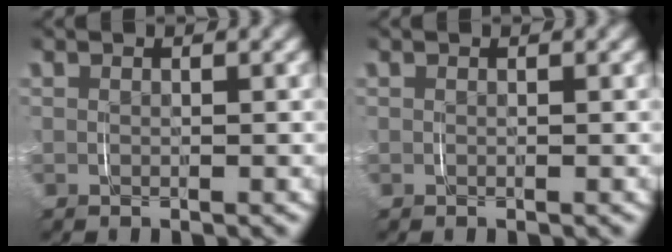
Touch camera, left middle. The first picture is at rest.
{"total": 0.0}